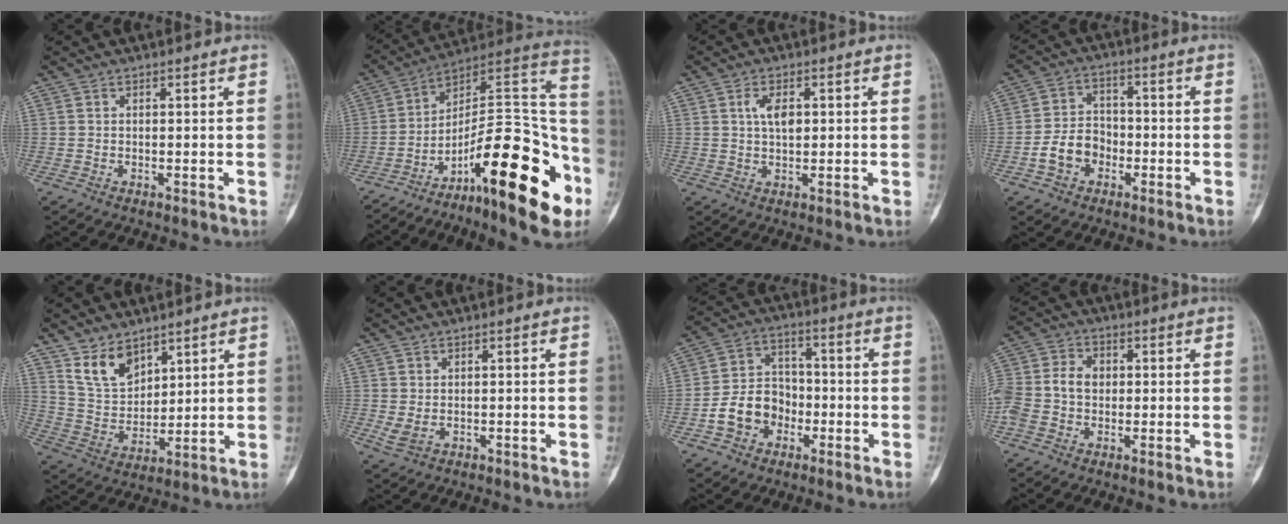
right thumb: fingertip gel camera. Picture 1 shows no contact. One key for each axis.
{"total": 26.8, "fx": -12.3, "fy": 8.2, "fz": 22.4, "tx": -0.276, "ty": 0.100, "tz": -0.182}
{"total": 4.2, "fx": 0.9, "fy": 2.2, "fz": 3.5, "tx": -0.060, "ty": -0.002, "tz": 0.014}
{"total": 7.6, "fx": -2.8, "fy": 5.9, "fz": 4.0, "tx": -0.055, "ty": 0.031, "tz": -0.054}
{"total": 8.7, "fx": 6.0, "fy": 5.0, "fz": 4.0, "tx": -0.055, "ty": -0.038, "tz": 0.128}
{"total": 2.4, "fx": -0.3, "fy": 1.7, "fz": 1.7, "tx": -0.038, "ty": -0.002, "tz": 0.002}
{"total": 10.0, "fx": -3.5, "fy": 8.1, "fz": 4.8, "tx": -0.061, "ty": 0.041, "tz": -0.065}
{"total": 9.2, "fx": -0.6, "fy": 6.9, "fz": 6.0, "tx": -0.129, "ty": 0.028, "tz": -0.017}